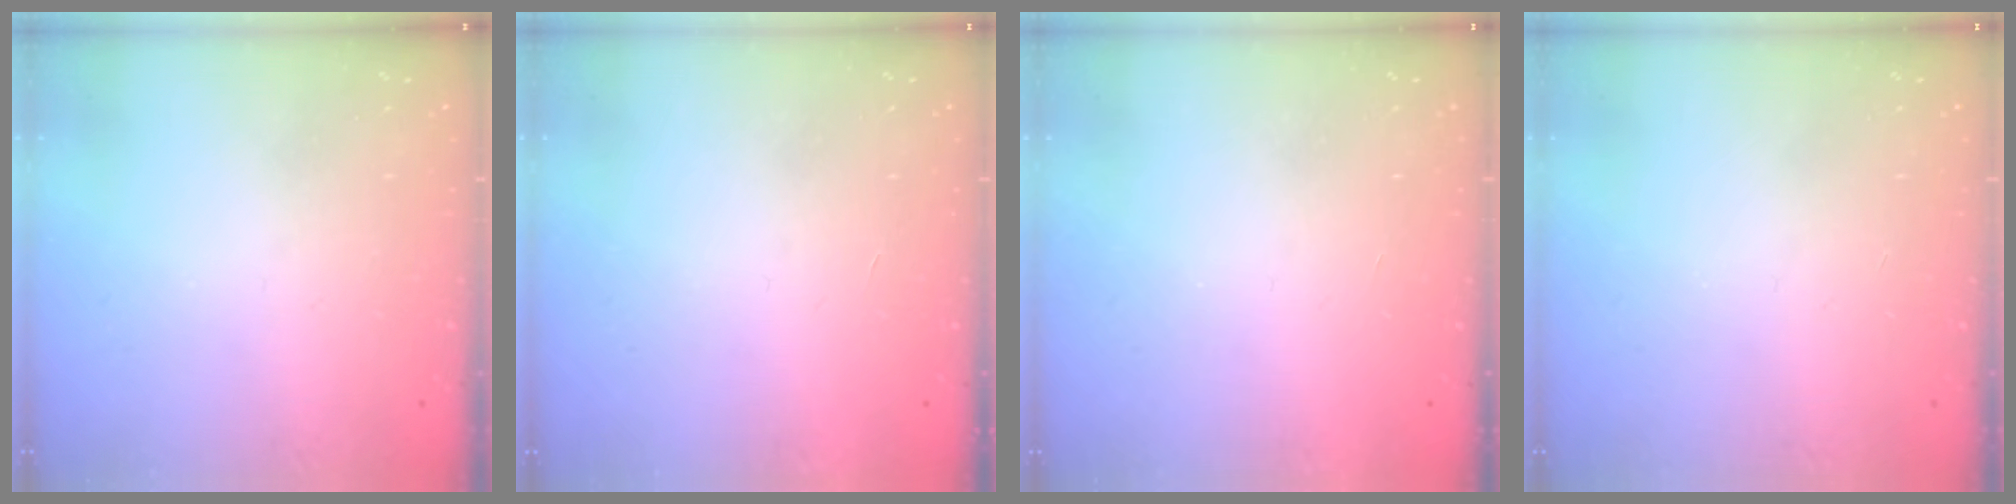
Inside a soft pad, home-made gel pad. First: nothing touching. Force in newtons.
{"total": 1.7, "press": 1.7, "slide": 0.1}
{"total": 1.6, "press": 1.6, "slide": 0.1}
{"total": 0.0}